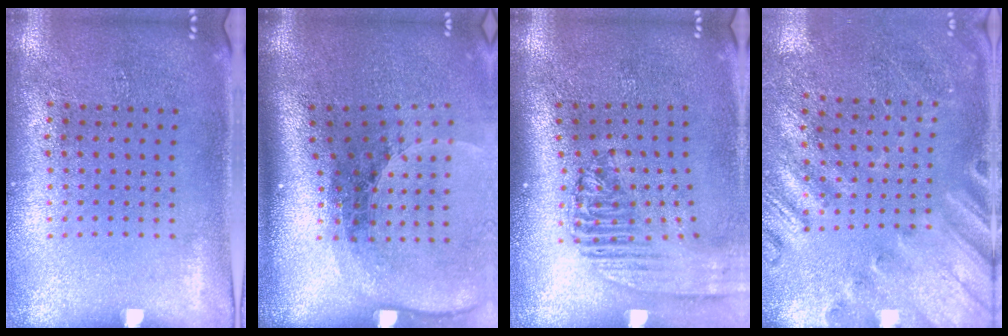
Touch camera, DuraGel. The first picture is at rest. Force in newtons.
{"total": 2.6, "press": 1.8, "slide": 1.8}
{"total": 2.3, "press": 1.7, "slide": 1.5}
{"total": 2.2, "press": 2.1, "slide": 0.8}